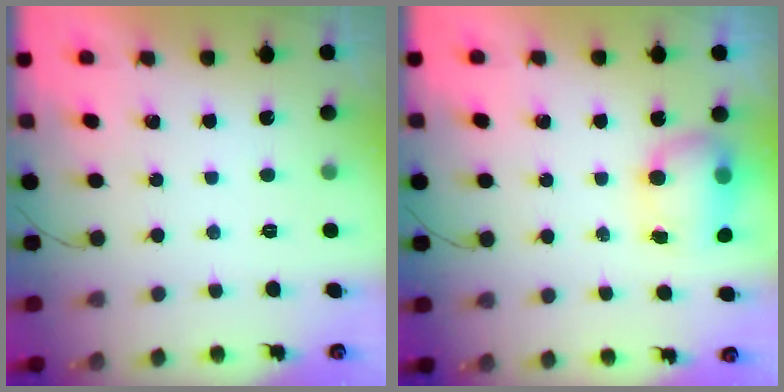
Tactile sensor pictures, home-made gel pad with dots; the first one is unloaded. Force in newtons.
{"total": 7.1, "press": 7.0, "slide": 1.2}